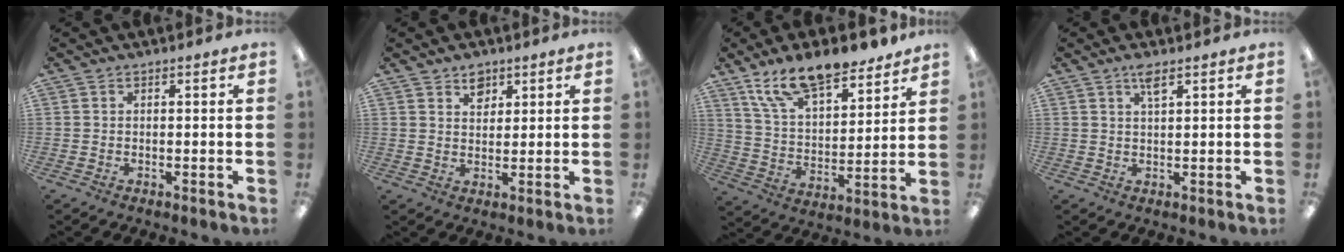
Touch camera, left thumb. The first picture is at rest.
{"total": 4.0, "force": [3.0, 2.5, 1.0], "torque": [-0.002, -0.014, 0.052]}
{"total": 16.5, "force": [13.1, 6.4, 7.8], "torque": [-0.141, -0.075, 0.234]}
{"total": 2.9, "force": [2.0, 0.6, 2.1], "torque": [-0.039, 0.000, 0.033]}